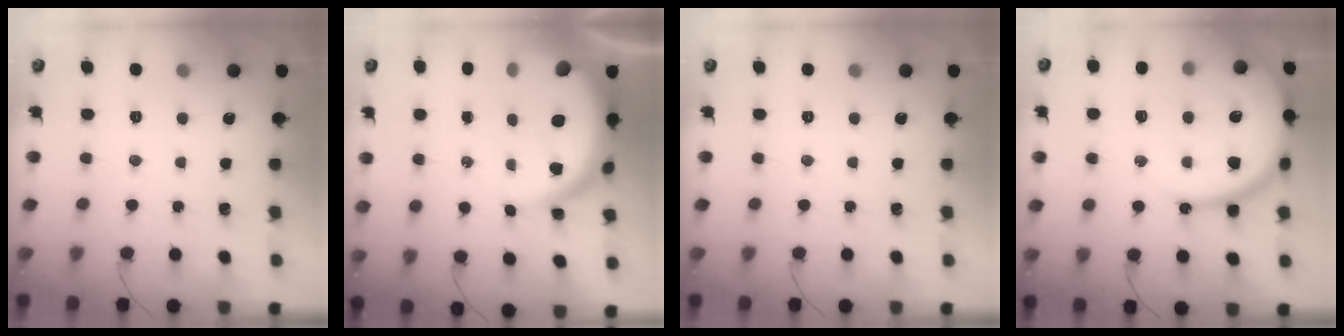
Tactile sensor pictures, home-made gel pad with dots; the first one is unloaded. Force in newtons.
{"total": 12.1, "press": 12.0, "slide": 1.2}
{"total": 0.0}
{"total": 17.9, "press": 17.9, "slide": 1.3}